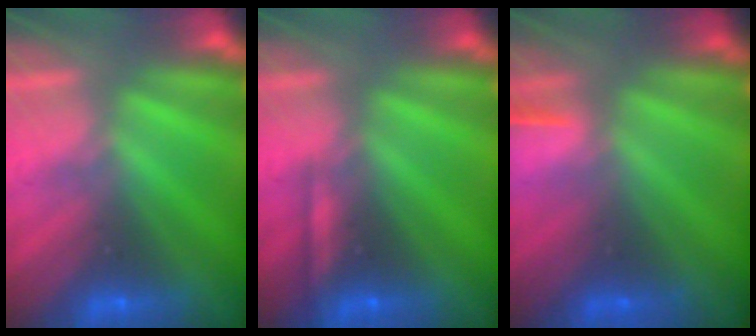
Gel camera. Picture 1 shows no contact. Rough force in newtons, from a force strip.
{"total": 2.3}
{"total": 1.6}